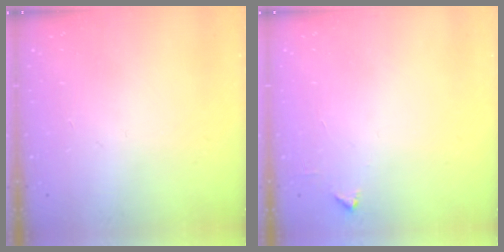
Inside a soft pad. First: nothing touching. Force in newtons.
{"total": 2.1, "press": 2.1, "slide": 0.3}